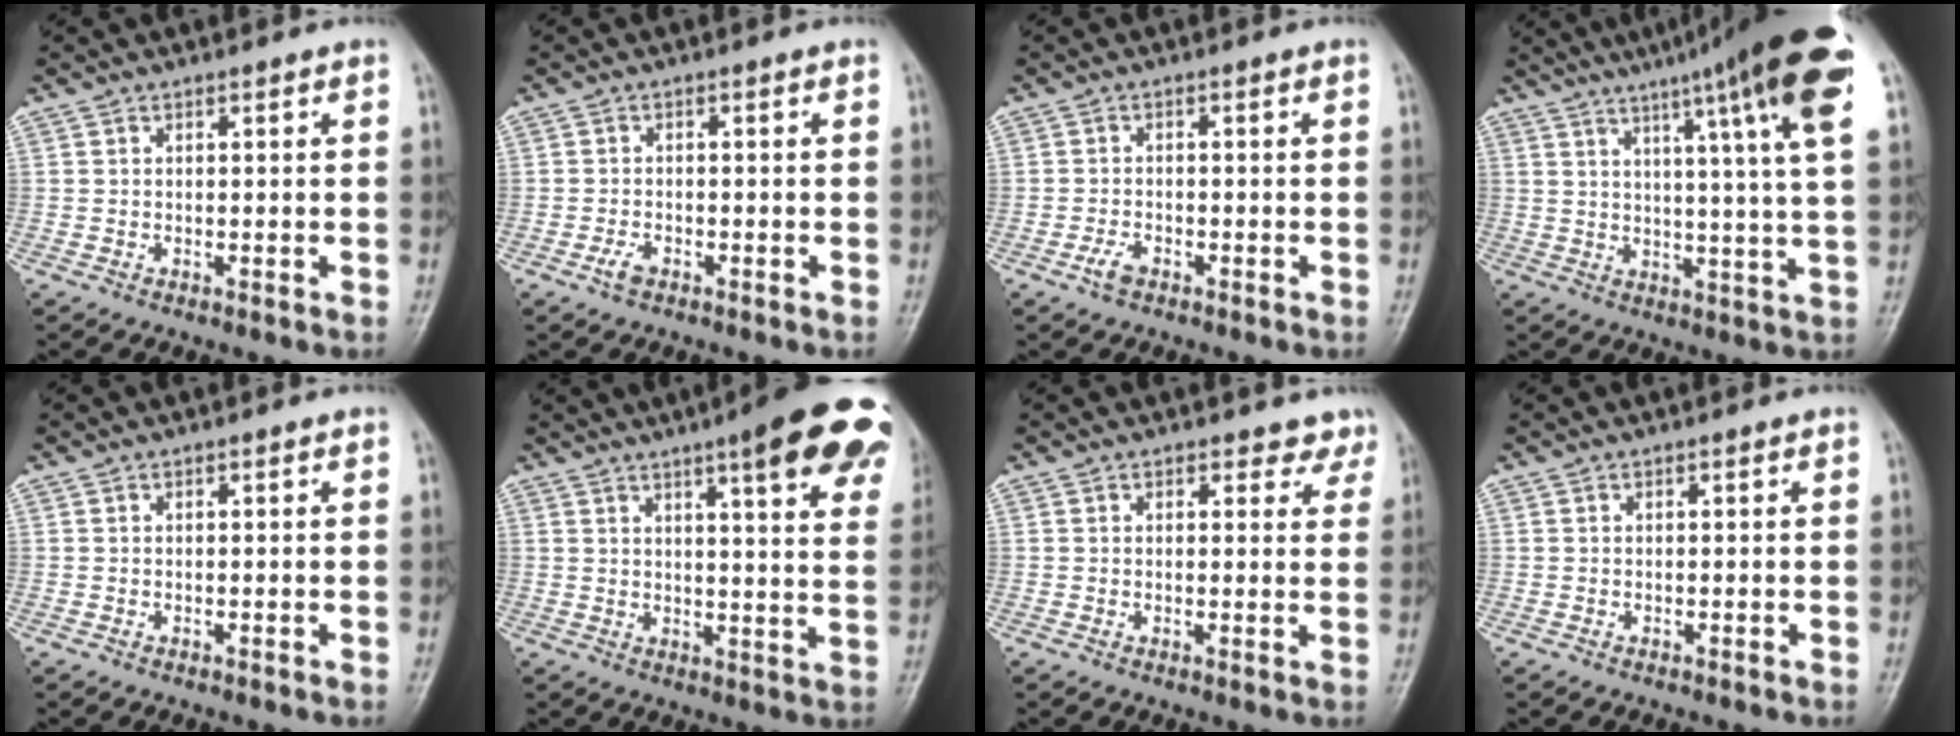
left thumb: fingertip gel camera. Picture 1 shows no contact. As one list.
[{"total": 2.0, "force": [-1.2, 1.0, 1.2], "torque": [-0.028, 0.006, -0.023]}, {"total": 2.4, "force": [-1.5, 1.2, 1.4], "torque": [-0.032, 0.008, -0.029]}, {"total": 19.2, "force": [10.2, 1.1, 16.2], "torque": [-0.226, -0.019, 0.127]}, {"total": 0.0}, {"total": 19.3, "force": [11.0, 4.1, 15.3], "torque": [-0.174, -0.030, 0.125]}, {"total": 3.7, "force": [3.2, 1.9, 0.5], "torque": [0.029, -0.018, 0.021]}, {"total": 0.0}]